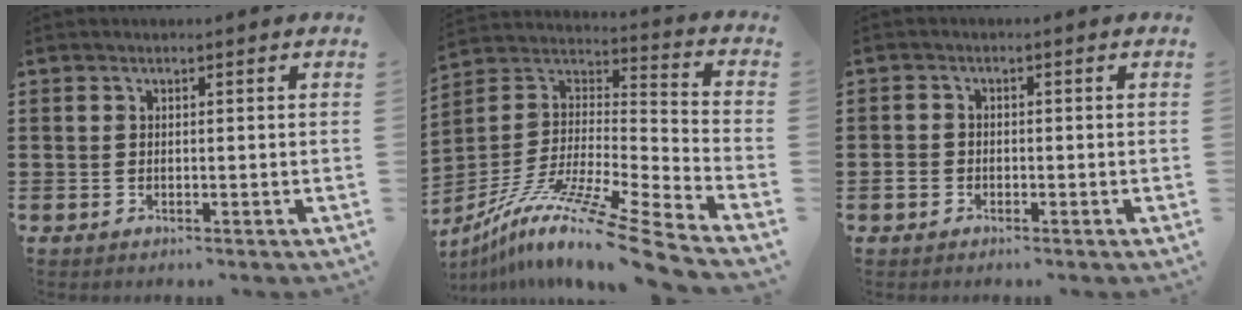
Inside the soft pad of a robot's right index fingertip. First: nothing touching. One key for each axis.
{"total": 12.8, "fx": -10.2, "fy": -0.9, "fz": 7.6, "tx": -0.142, "ty": -0.003, "tz": -0.200}
{"total": 1.8, "fx": -1.1, "fy": 1.2, "fz": 0.7, "tx": -0.015, "ty": 0.000, "tz": -0.024}